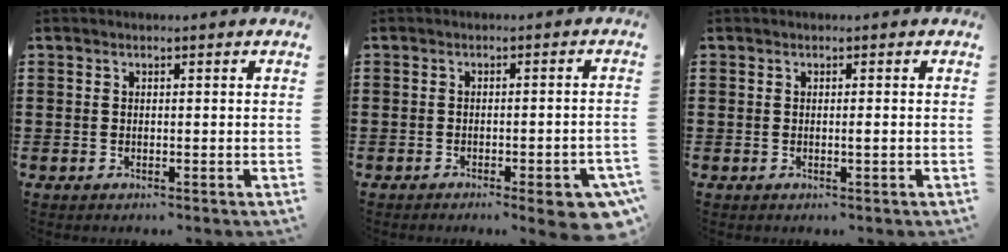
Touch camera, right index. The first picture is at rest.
{"total": 4.2, "force": [-2.6, 0.5, 3.2], "torque": [-0.049, -0.009, -0.041]}
{"total": 0.7, "force": [-0.1, 0.0, 0.7], "torque": [-0.013, -0.003, -0.002]}